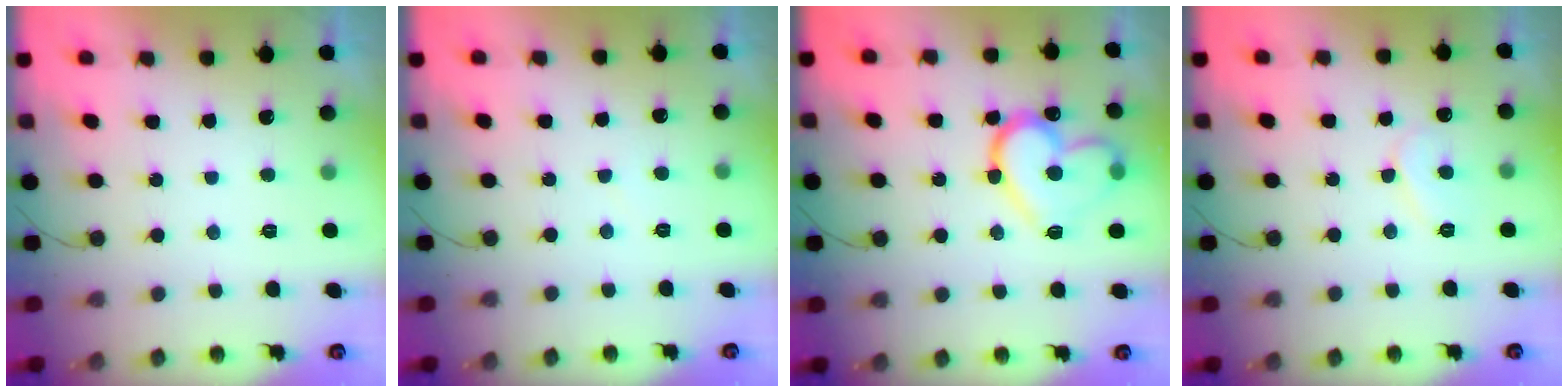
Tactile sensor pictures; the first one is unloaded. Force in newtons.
{"total": 2.9, "press": 2.9, "slide": 0.2}
{"total": 17.4, "press": 17.3, "slide": 1.9}
{"total": 6.6, "press": 6.6, "slide": 0.5}